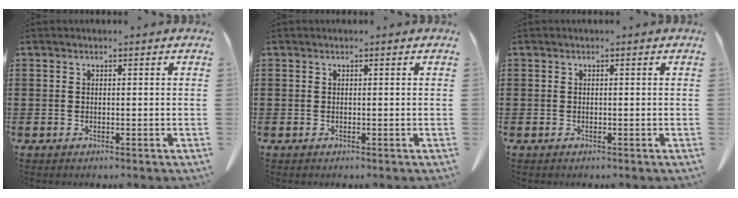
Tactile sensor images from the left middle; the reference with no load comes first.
{"total": 0.0}
{"total": 0.0}